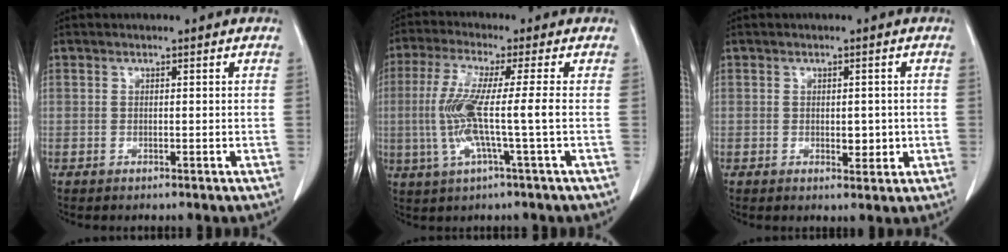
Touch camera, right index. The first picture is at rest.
{"total": 9.5, "force": [-0.9, -0.6, 9.4], "torque": [-0.203, -0.004, -0.023]}
{"total": 2.7, "force": [-0.3, 1.5, 2.2], "torque": [-0.026, -0.001, 0.003]}